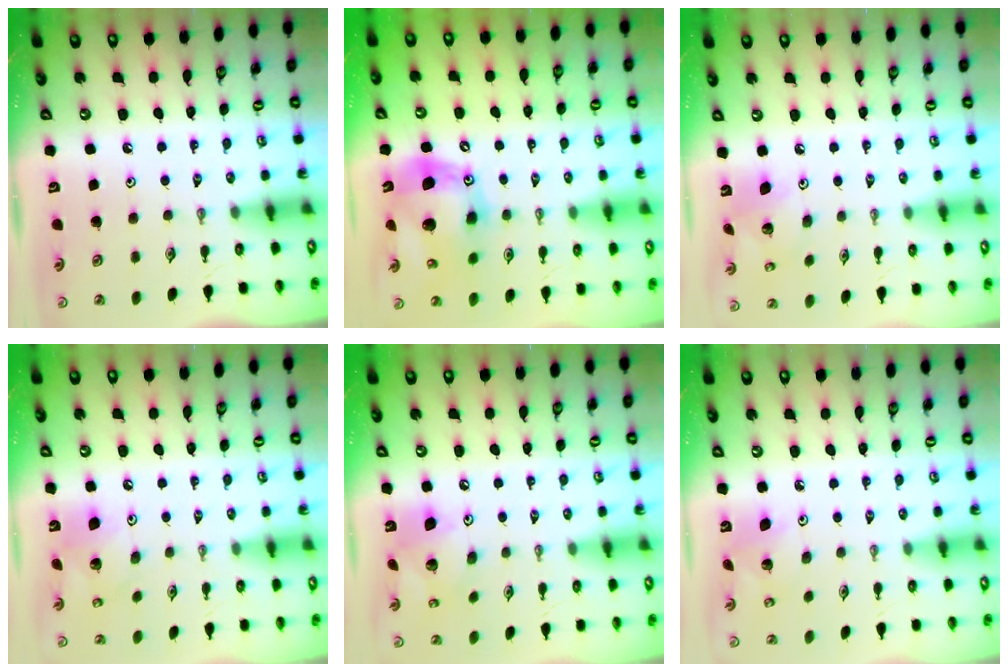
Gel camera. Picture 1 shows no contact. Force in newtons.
{"total": 17.1, "press": 16.9, "slide": 2.8}
{"total": 8.3, "press": 8.3, "slide": 0.3}
{"total": 11.3, "press": 11.2, "slide": 1.0}
{"total": 11.7, "press": 11.6, "slide": 1.0}
{"total": 4.6, "press": 4.6, "slide": 0.1}